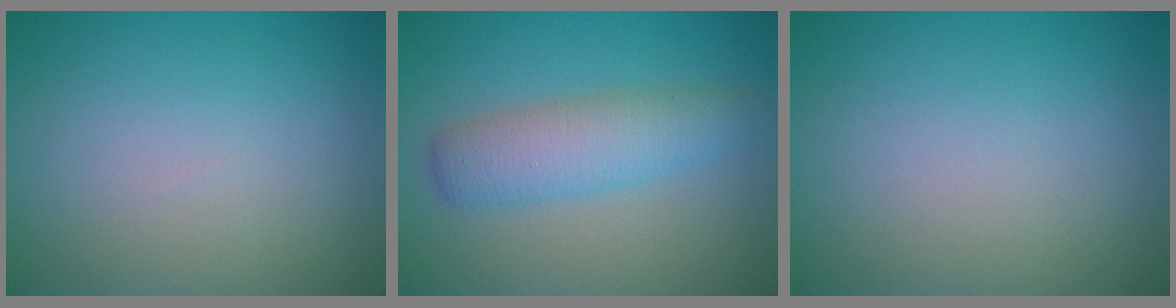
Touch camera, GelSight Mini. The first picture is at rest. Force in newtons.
{"total": 4.2, "press": 4.2, "slide": 0.1}
{"total": 0.0}